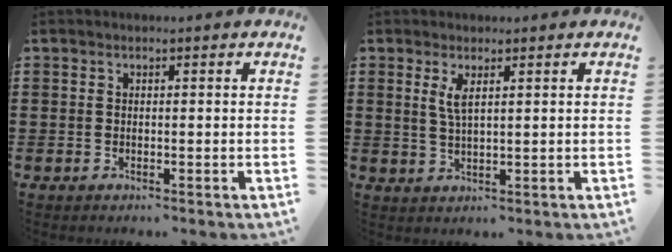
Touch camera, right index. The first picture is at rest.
{"total": 2.7, "force": [1.3, 0.7, 2.3], "torque": [-0.050, 0.002, 0.021]}